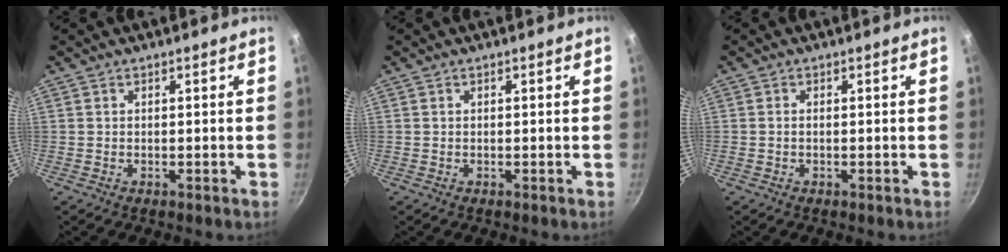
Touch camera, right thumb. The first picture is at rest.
{"total": 0.0}
{"total": 0.6, "force": [-0.1, 0.3, 0.5], "torque": [-0.010, 0.000, -0.002]}